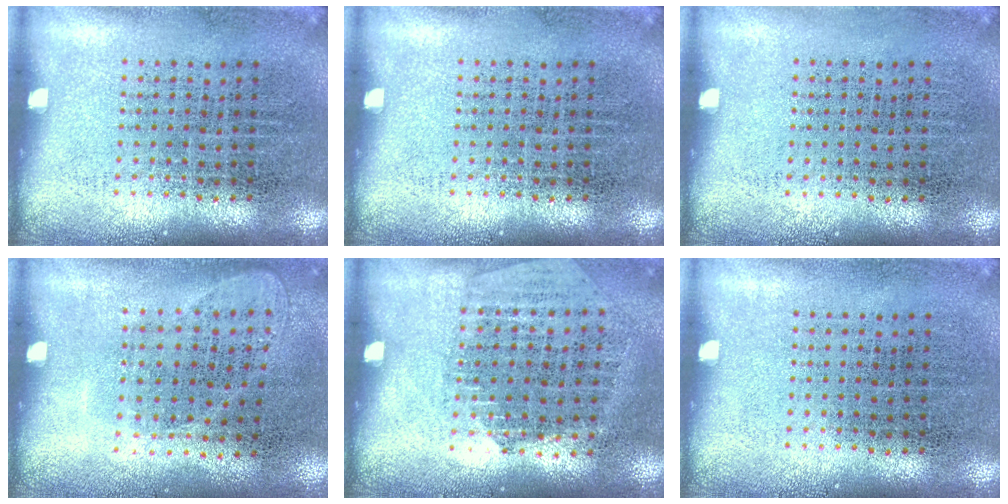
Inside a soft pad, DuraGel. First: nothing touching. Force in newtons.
{"total": 0.0}
{"total": 0.0}
{"total": 1.0, "press": 0.9, "slide": 0.5}
{"total": 1.3, "press": 1.1, "slide": 0.5}
{"total": 0.0}